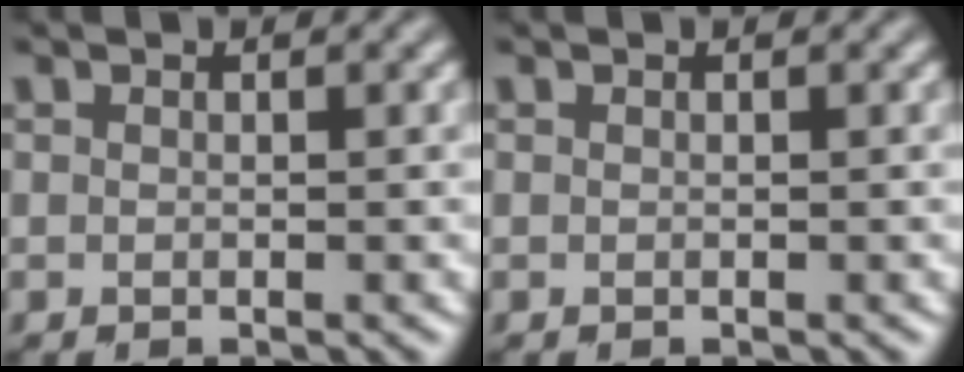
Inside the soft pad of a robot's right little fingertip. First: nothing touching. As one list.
[{"total": 0.0}]